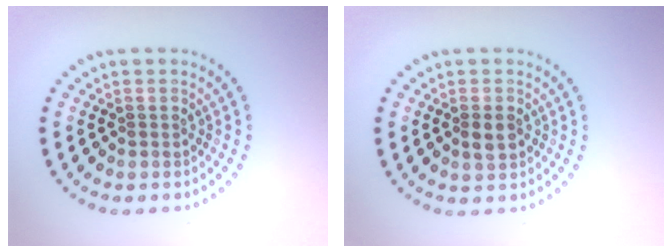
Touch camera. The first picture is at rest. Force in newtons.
{"total": 1.8, "press": 1.8, "slide": 0.3}